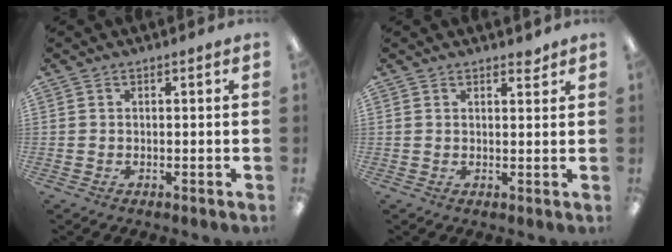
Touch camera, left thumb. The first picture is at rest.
{"total": 2.1, "force": [1.8, 0.6, 0.7], "torque": [0.001, -0.010, 0.030]}